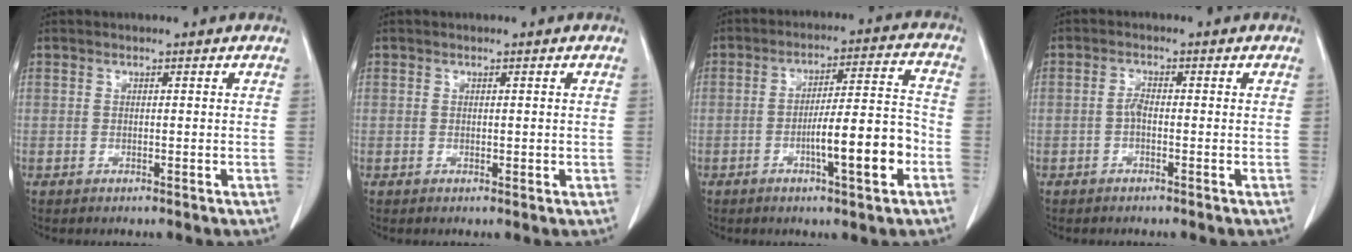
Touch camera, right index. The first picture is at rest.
{"total": 0.8, "force": [0.1, 0.6, 0.5], "torque": [-0.007, -0.001, 0.003]}
{"total": 10.8, "force": [-3.8, 1.0, 10.0], "torque": [-0.155, 0.012, -0.057]}
{"total": 1.5, "force": [-0.5, 0.6, 1.3], "torque": [-0.026, 0.004, -0.011]}